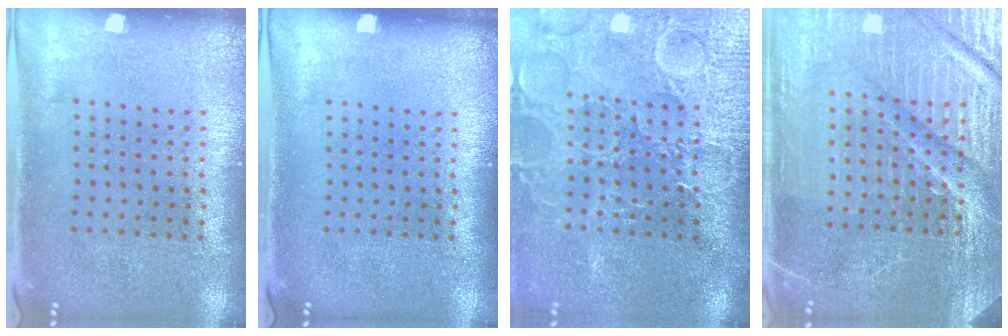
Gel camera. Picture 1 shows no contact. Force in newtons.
{"total": 0.0}
{"total": 4.3, "press": 3.8, "slide": 2.0}
{"total": 5.2, "press": 4.9, "slide": 1.8}